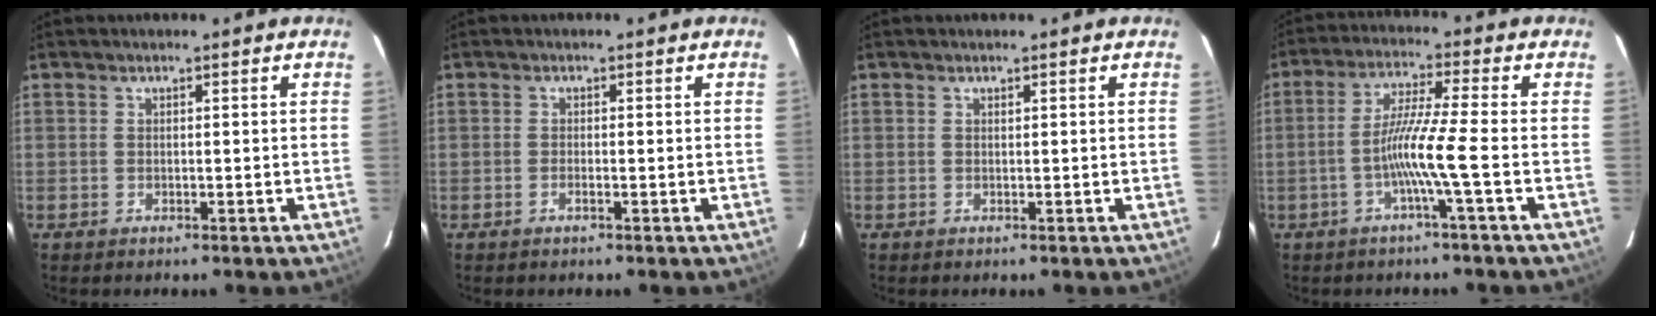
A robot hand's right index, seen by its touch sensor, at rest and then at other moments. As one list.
[{"total": 0.8, "force": [-0.4, 0.1, 0.6], "torque": [-0.015, 0.000, -0.008]}, {"total": 0.0}, {"total": 7.4, "force": [-2.2, -1.6, 6.9], "torque": [-0.132, 0.001, -0.046]}]